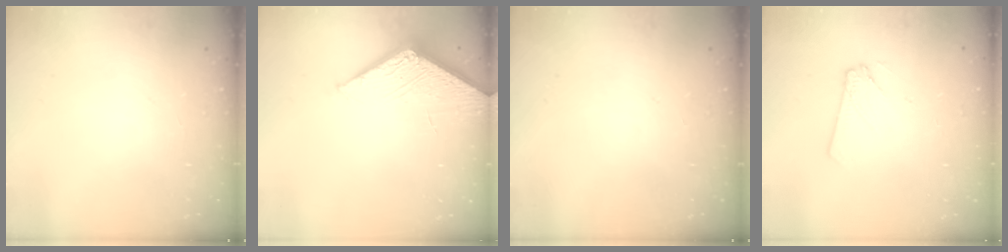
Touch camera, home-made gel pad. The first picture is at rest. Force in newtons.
{"total": 6.1, "press": 6.1, "slide": 0.5}
{"total": 0.0}
{"total": 2.4, "press": 2.4, "slide": 0.2}